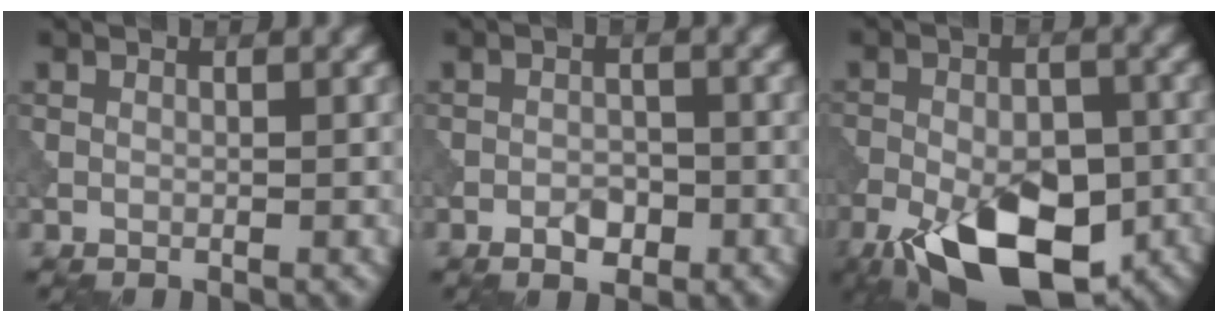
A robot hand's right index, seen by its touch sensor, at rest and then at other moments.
{"total": 2.0, "force": [-1.1, 1.2, 1.2], "torque": [-0.017, 0.004, -0.021]}
{"total": 13.7, "force": [-6.8, 6.7, 9.8], "torque": [-0.171, -0.026, -0.116]}